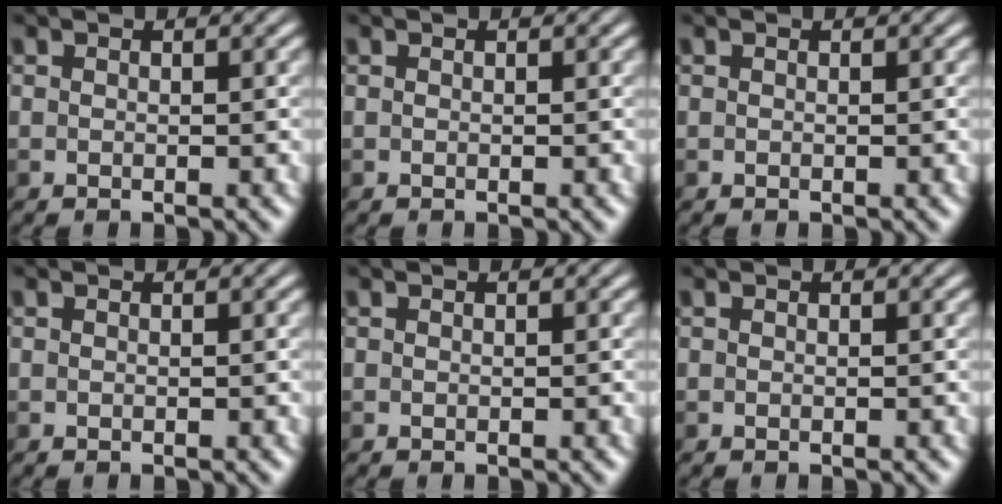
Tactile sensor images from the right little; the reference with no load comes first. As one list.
[{"total": 0.0}, {"total": 0.0}, {"total": 0.0}, {"total": 0.0}, {"total": 0.0}]